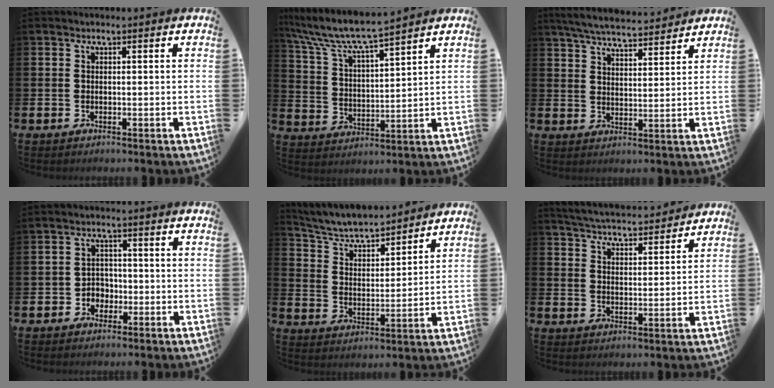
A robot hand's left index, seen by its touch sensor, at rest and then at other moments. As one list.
[{"total": 7.8, "force": [7.2, 0.7, 3.0], "torque": [-0.092, -0.046, 0.123]}, {"total": 6.1, "force": [5.9, 0.6, 1.3], "torque": [-0.039, -0.032, 0.105]}, {"total": 2.9, "force": [-1.5, 2.4, 0.8], "torque": [-0.018, 0.007, -0.035]}, {"total": 5.5, "force": [5.2, 1.2, 1.5], "torque": [-0.057, -0.043, 0.084]}, {"total": 4.9, "force": [4.9, 0.5, 0.2], "torque": [-0.025, -0.036, 0.085]}]